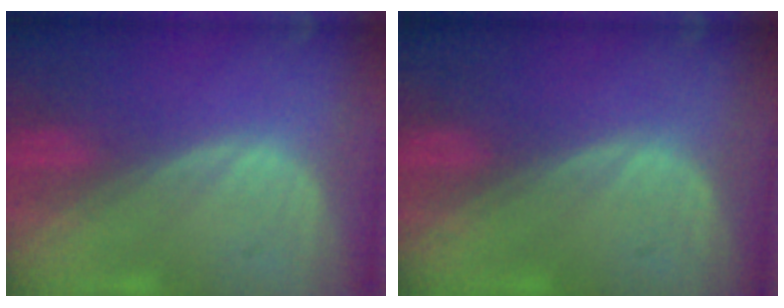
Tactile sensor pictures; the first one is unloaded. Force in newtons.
{"total": 0.0}